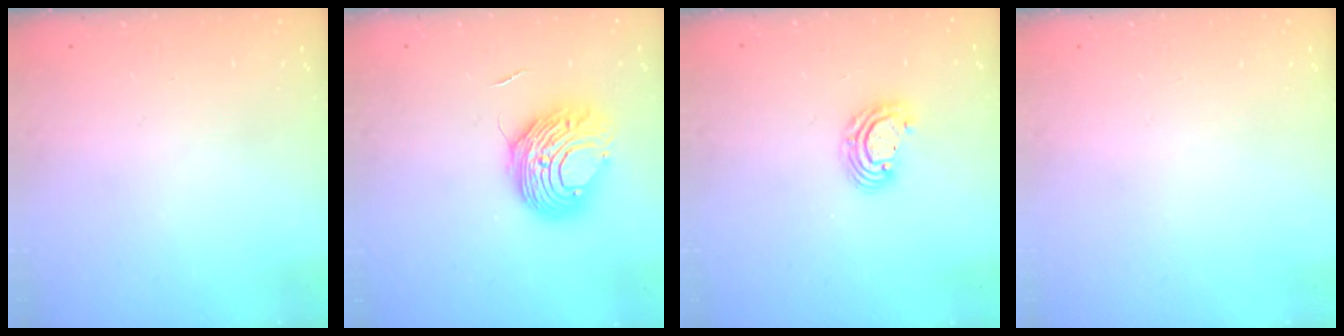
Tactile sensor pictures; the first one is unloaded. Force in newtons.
{"total": 9.6, "press": 9.5, "slide": 0.7}
{"total": 6.3, "press": 6.3, "slide": 0.8}
{"total": 0.0}